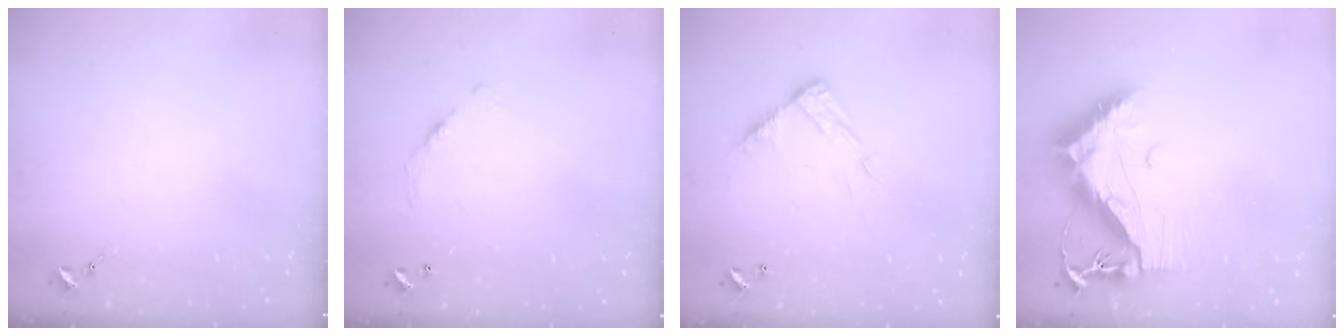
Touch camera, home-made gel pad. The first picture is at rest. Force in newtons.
{"total": 6.8, "press": 6.8, "slide": 0.5}
{"total": 10.6, "press": 10.6, "slide": 0.4}
{"total": 13.2, "press": 13.2, "slide": 1.2}